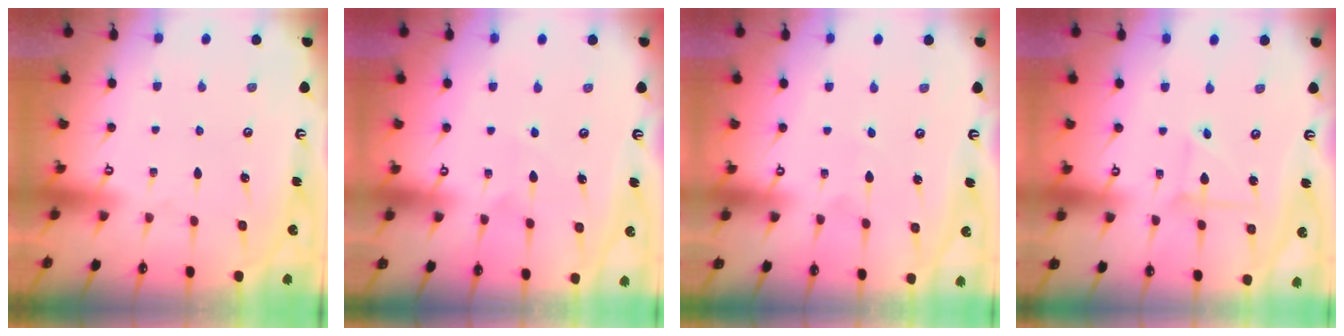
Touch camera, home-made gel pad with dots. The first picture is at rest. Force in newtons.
{"total": 5.8, "press": 5.8, "slide": 0.2}
{"total": 2.8, "press": 2.8, "slide": 0.2}
{"total": 3.4, "press": 3.4, "slide": 0.3}